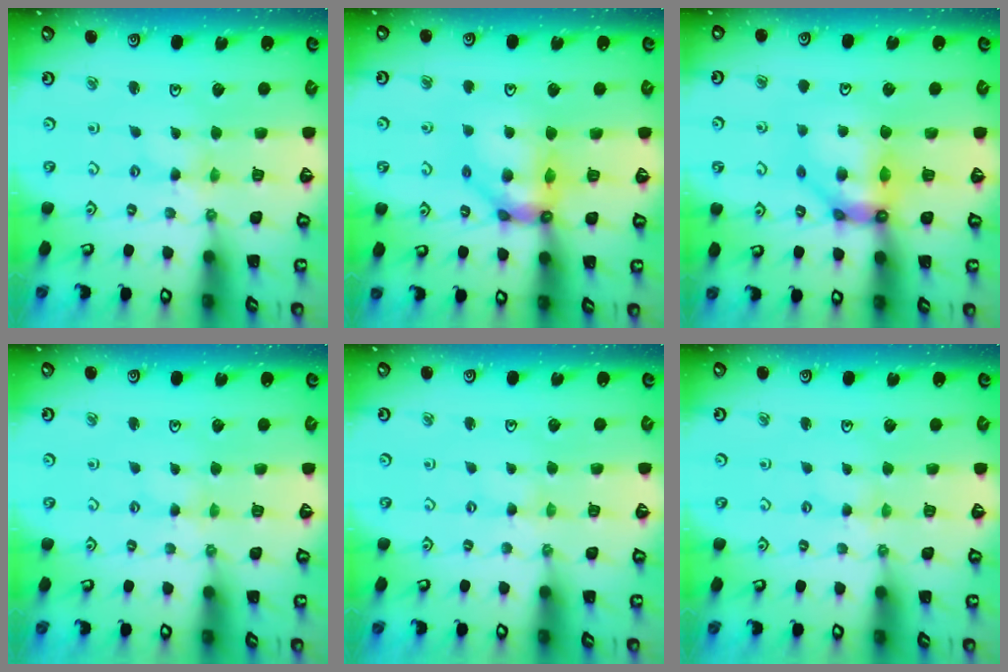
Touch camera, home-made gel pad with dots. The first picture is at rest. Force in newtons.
{"total": 12.5, "press": 12.3, "slide": 1.8}
{"total": 11.1, "press": 10.9, "slide": 1.8}
{"total": 1.2, "press": 1.2, "slide": 0.3}
{"total": 1.0, "press": 1.0, "slide": 0.0}
{"total": 1.8, "press": 1.8, "slide": 0.3}